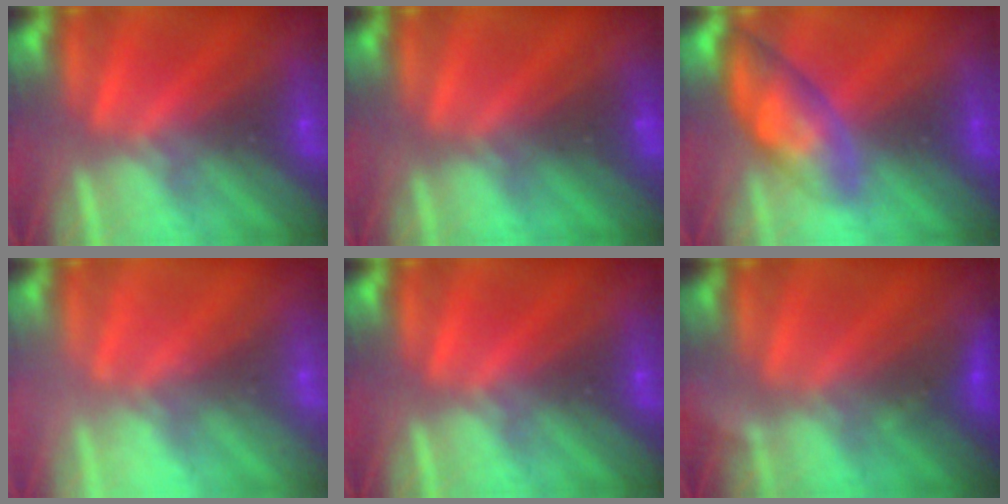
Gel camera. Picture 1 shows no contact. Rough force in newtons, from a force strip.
{"total": 2.4}
{"total": 4.5}
{"total": 2.1}
{"total": 0.0}
{"total": 2.9}